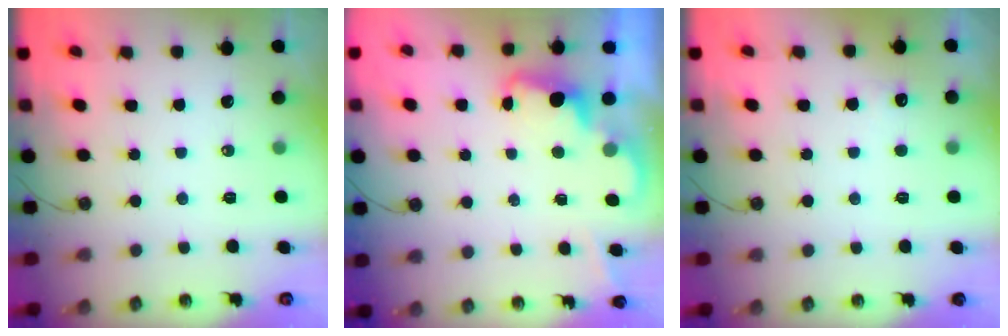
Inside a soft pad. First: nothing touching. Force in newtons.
{"total": 2.5, "press": 2.4, "slide": 0.5}
{"total": 3.2, "press": 3.0, "slide": 0.9}